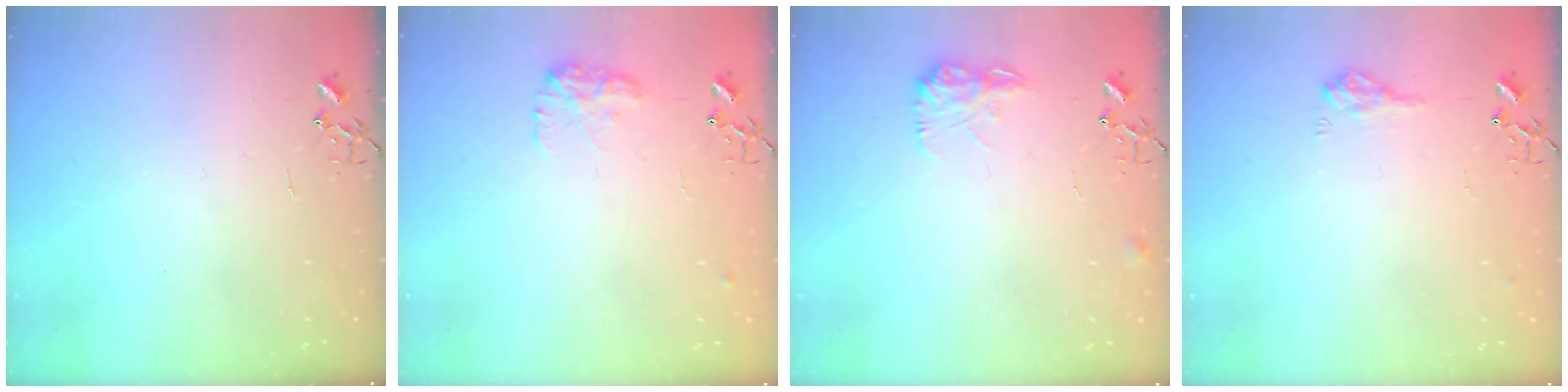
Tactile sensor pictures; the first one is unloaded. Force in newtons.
{"total": 9.5, "press": 9.5, "slide": 0.4}
{"total": 9.6, "press": 9.6, "slide": 0.3}
{"total": 9.3, "press": 9.3, "slide": 0.9}